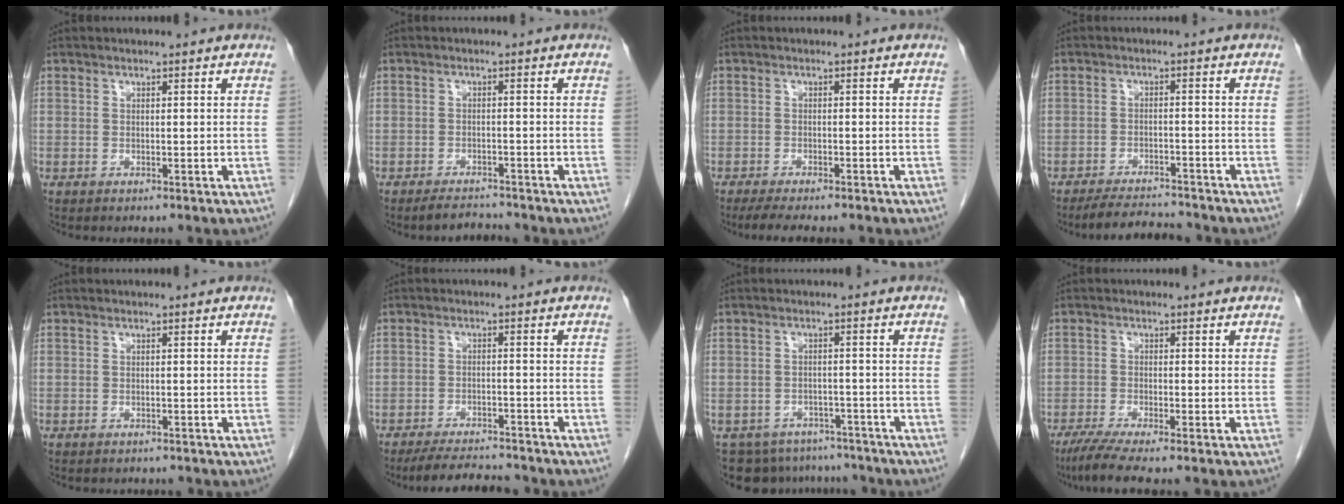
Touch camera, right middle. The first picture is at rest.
{"total": 2.7, "force": [-2.6, 0.4, 0.4], "torque": [-0.009, -0.010, -0.043]}
{"total": 6.7, "force": [-5.5, 0.9, 3.7], "torque": [-0.049, -0.012, -0.081]}
{"total": 6.0, "force": [-5.8, 0.7, 1.3], "torque": [-0.021, -0.010, -0.096]}
{"total": 1.7, "force": [-1.6, 0.6, 0.2], "torque": [-0.007, -0.002, -0.022]}
{"total": 7.3, "force": [-6.8, 1.0, 2.2], "torque": [-0.034, -0.008, -0.109]}
{"total": 10.0, "force": [-8.8, 4.5, 1.0], "torque": [-0.015, 0.012, -0.108]}
{"total": 5.2, "force": [-4.1, -0.5, 3.2], "torque": [-0.059, -0.017, -0.076]}